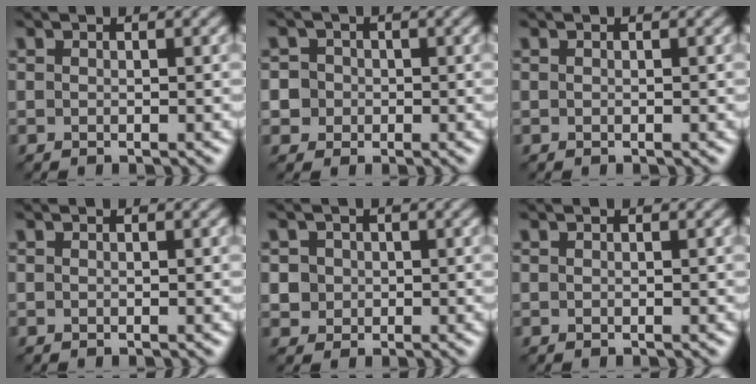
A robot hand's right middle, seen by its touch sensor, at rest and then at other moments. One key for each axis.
{"total": 4.0, "fx": 0.1, "fy": 3.8, "fz": 1.2, "tx": -0.006, "ty": 0.028, "tz": -0.013}
{"total": 0.0}
{"total": 0.0}
{"total": 2.8, "fx": 0.6, "fy": 2.5, "fz": 0.9, "tx": -0.017, "ty": 0.006, "tz": 0.015}
{"total": 0.0}